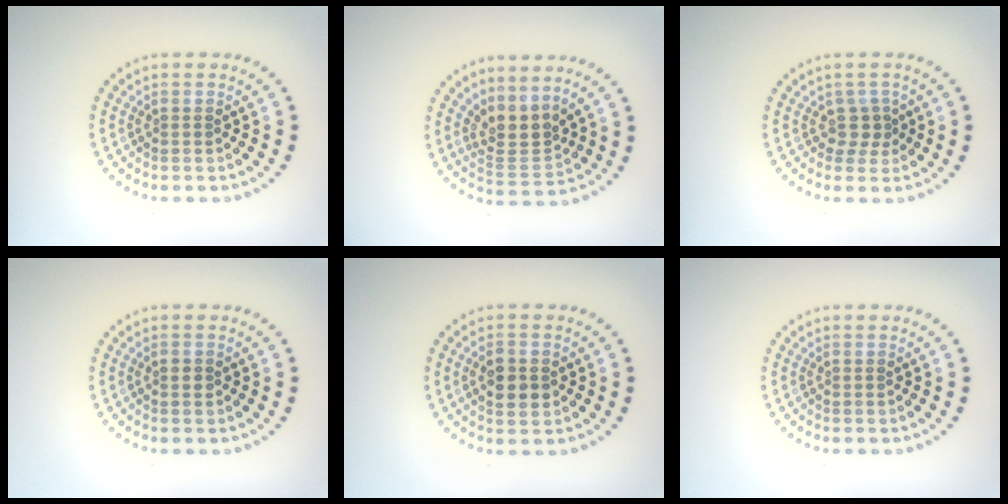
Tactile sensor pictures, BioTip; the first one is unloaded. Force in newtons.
{"total": 3.0, "press": 2.1, "slide": 2.1}
{"total": 1.6, "press": 1.2, "slide": 1.1}
{"total": 0.9, "press": 0.9, "slide": 0.1}
{"total": 3.2, "press": 3.2, "slide": 0.2}
{"total": 0.0}